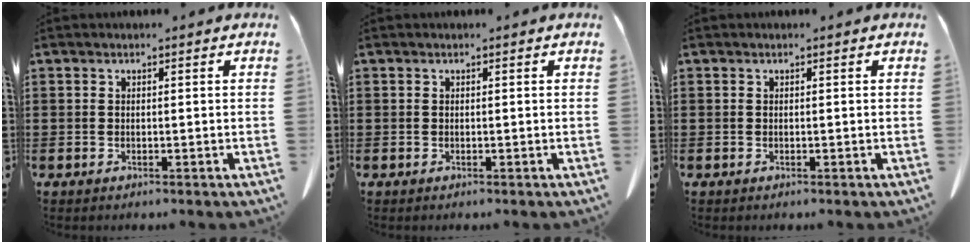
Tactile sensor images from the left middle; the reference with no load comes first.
{"total": 0.0}
{"total": 0.0}